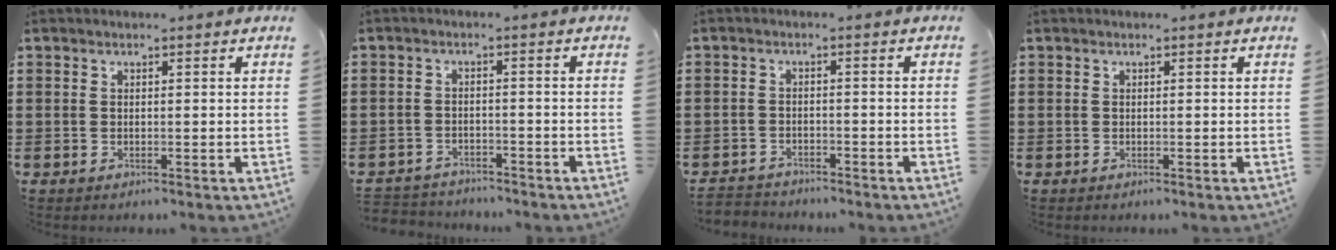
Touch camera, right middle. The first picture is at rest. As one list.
[{"total": 3.1, "force": [-3.0, 0.8, -0.5], "torque": [0.001, 0.001, -0.068]}, {"total": 2.8, "force": [-2.6, 0.8, -0.4], "torque": [0.000, 0.000, -0.060]}, {"total": 0.0}]